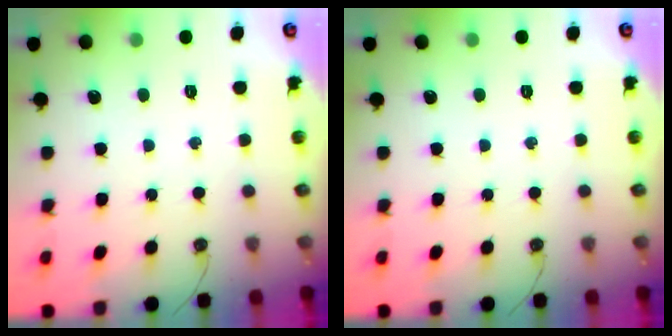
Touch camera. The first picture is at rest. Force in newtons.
{"total": 0.0}